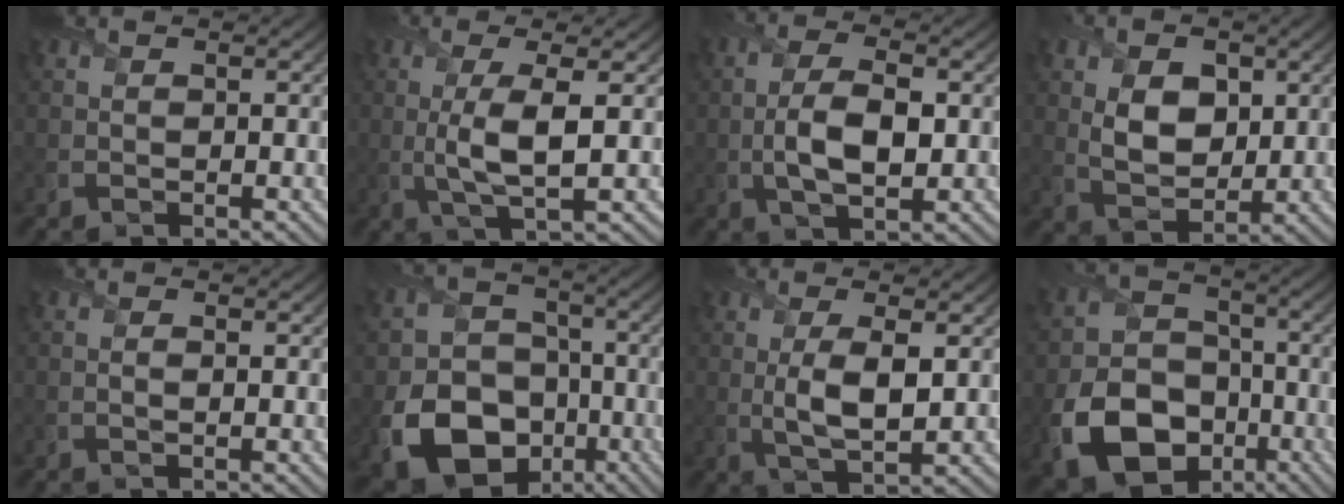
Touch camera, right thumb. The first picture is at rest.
{"total": 5.6, "force": [0.1, 1.1, 5.4], "torque": [-0.110, 0.002, 0.001]}
{"total": 6.9, "force": [-0.5, 3.3, 6.1], "torque": [-0.133, -0.003, -0.010]}
{"total": 6.6, "force": [1.4, 4.4, 4.6], "torque": [-0.090, -0.002, 0.026]}
{"total": 0.7, "force": [0.0, 0.1, 0.7], "torque": [-0.014, 0.001, 0.000]}
{"total": 14.3, "force": [-5.6, 11.1, 7.0], "torque": [-0.160, -0.058, -0.100]}
{"total": 5.6, "force": [0.3, 1.8, 5.3], "torque": [-0.113, -0.007, 0.009]}
{"total": 13.5, "force": [-5.5, 9.9, 7.3], "torque": [-0.162, -0.042, -0.107]}